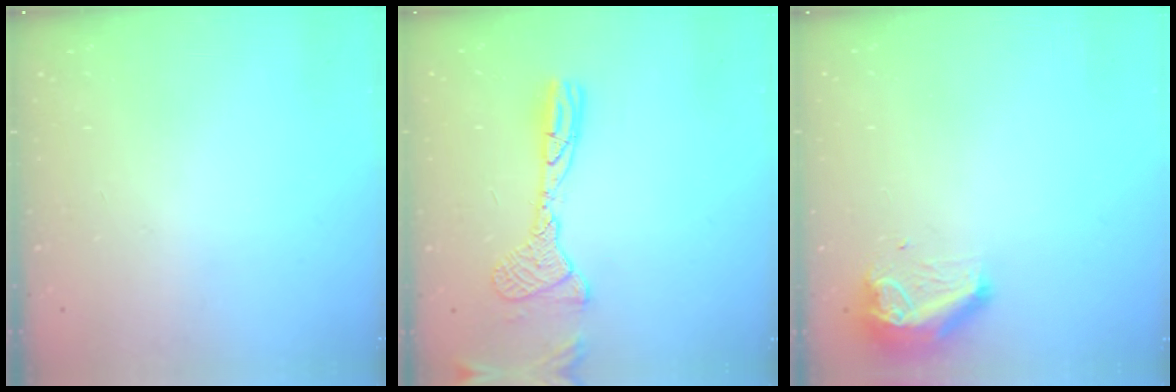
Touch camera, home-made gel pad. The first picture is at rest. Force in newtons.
{"total": 13.3, "press": 13.0, "slide": 2.6}
{"total": 9.0, "press": 8.9, "slide": 1.2}